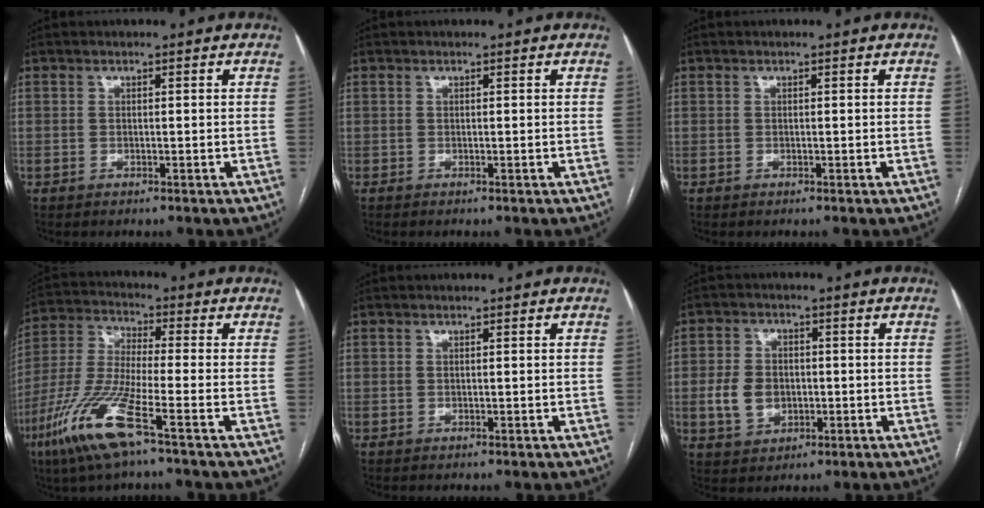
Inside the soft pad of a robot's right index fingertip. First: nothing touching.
{"total": 0.0}
{"total": 0.0}
{"total": 13.1, "force": [-6.8, 0.8, 11.2], "torque": [-0.248, -0.024, -0.140]}
{"total": 0.0}
{"total": 6.5, "force": [-0.7, 5.0, 4.1], "torque": [-0.086, 0.012, -0.006]}